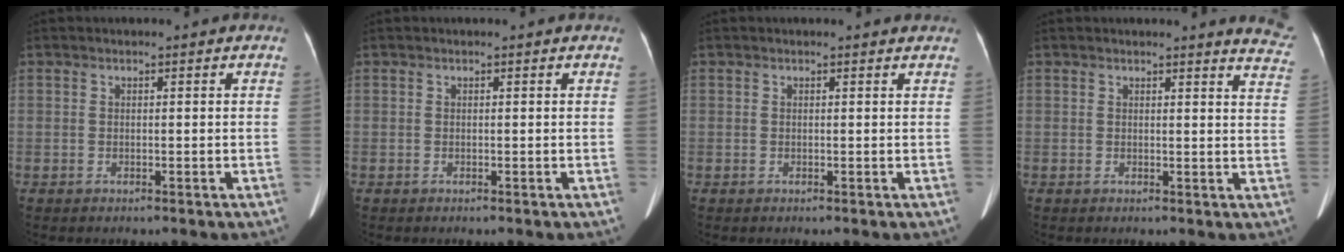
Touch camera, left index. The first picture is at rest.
{"total": 0.0}
{"total": 1.1, "force": [1.1, 0.3, 0.1], "torque": [-0.015, 0.001, 0.003]}
{"total": 6.7, "force": [6.5, 0.2, 1.3], "torque": [0.004, -0.052, 0.037]}